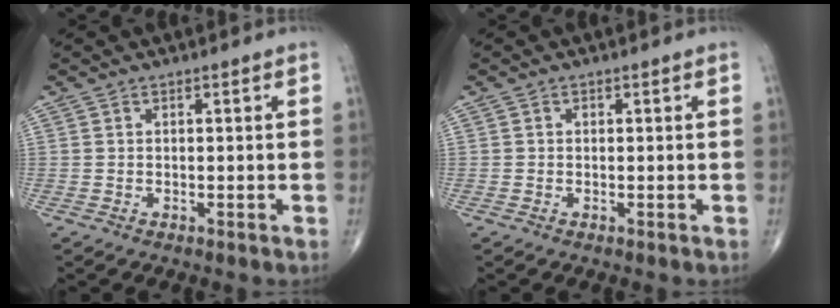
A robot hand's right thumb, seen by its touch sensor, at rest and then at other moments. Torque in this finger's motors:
{"motor_torque": [0.43, 0.32, 0.41, 0.22, -0.03]}